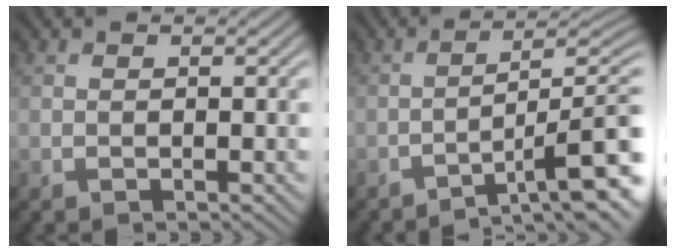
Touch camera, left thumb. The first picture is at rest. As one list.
[{"total": 10.5, "force": [-6.2, 1.7, 8.3], "torque": [-0.115, 0.014, -0.090]}]